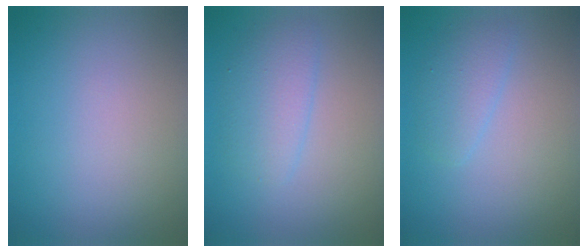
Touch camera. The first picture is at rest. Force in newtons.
{"total": 2.8, "press": 2.8, "slide": 0.1}
{"total": 2.0, "press": 2.0, "slide": 0.1}